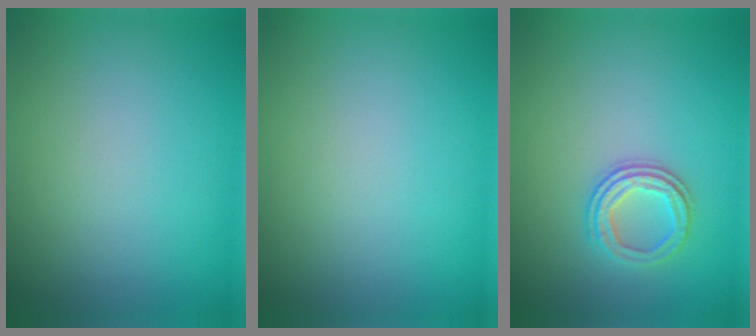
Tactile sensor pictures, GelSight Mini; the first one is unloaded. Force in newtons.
{"total": 0.0}
{"total": 2.5, "press": 2.4, "slide": 0.9}